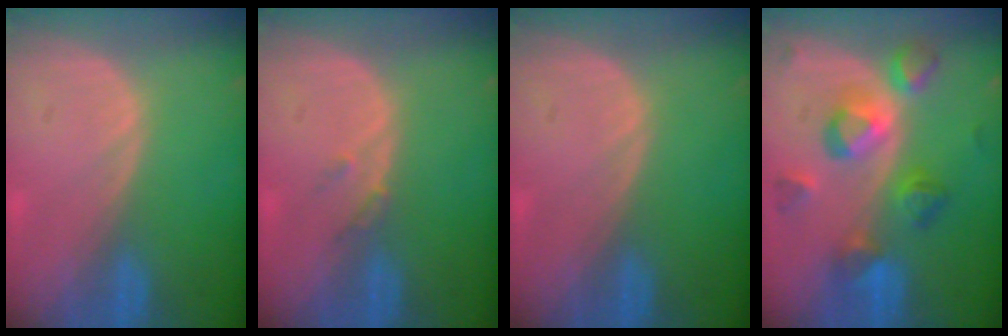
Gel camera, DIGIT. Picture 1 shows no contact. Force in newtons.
{"total": 1.5, "press": 1.3, "slide": 0.7}
{"total": 0.0}
{"total": 8.4, "press": 8.4, "slide": 0.3}